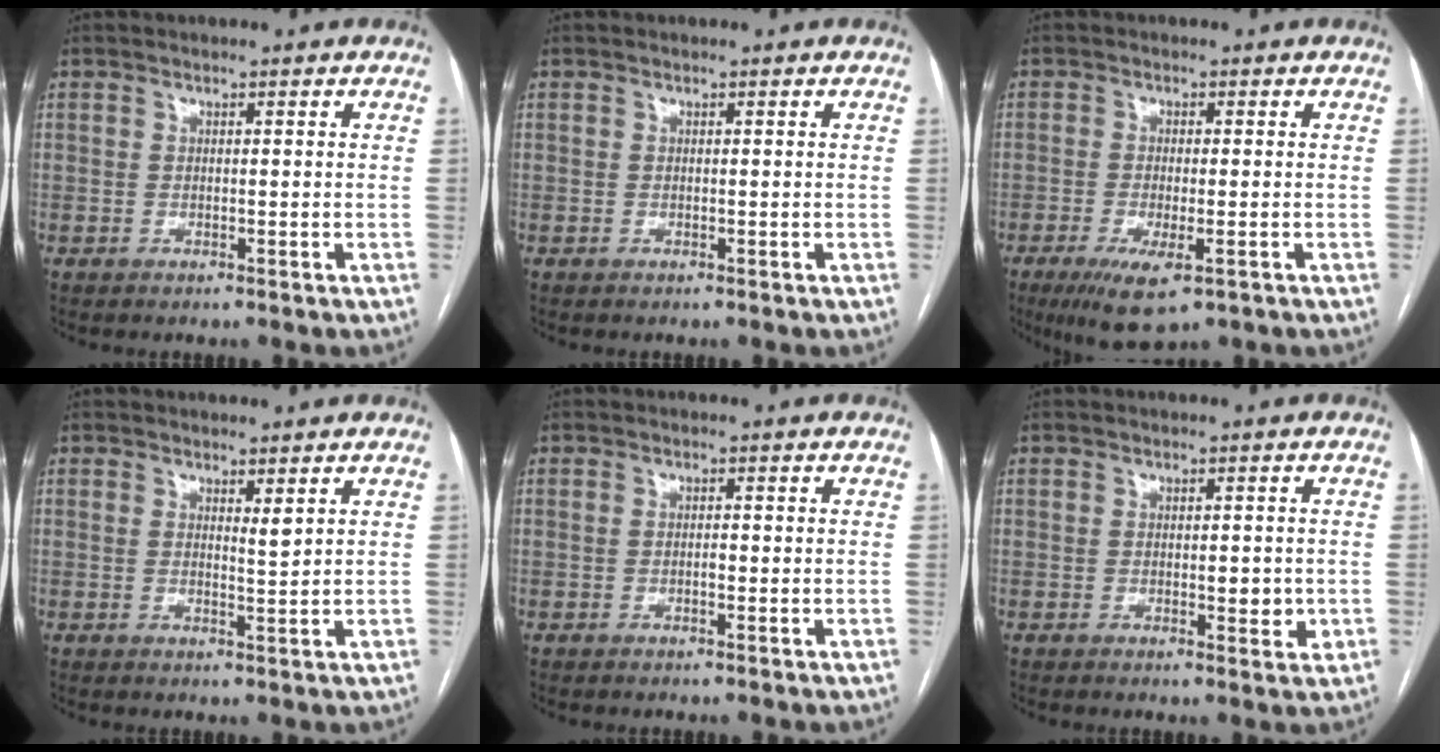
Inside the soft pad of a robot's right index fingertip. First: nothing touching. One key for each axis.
{"total": 0.0}
{"total": 6.8, "fx": -3.4, "fy": 1.9, "fz": 5.6, "tx": -0.096, "ty": -0.017, "tz": -0.050}
{"total": 1.7, "fx": 1.1, "fy": 0.1, "fz": 1.3, "tx": -0.025, "ty": -0.009, "tz": 0.021}
{"total": 1.1, "fx": -0.2, "fy": 0.4, "fz": 1.0, "tx": -0.018, "ty": 0.001, "tz": -0.004}
{"total": 3.1, "fx": -0.3, "fy": 1.5, "fz": 2.8, "tx": -0.034, "ty": -0.003, "tz": 0.000}